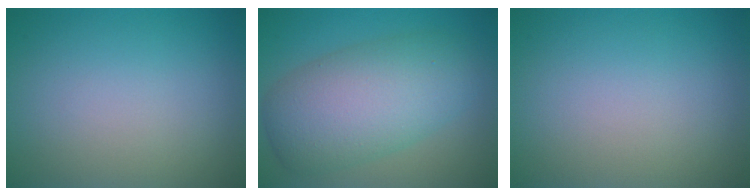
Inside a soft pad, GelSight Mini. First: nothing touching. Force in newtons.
{"total": 8.3, "press": 8.3, "slide": 0.3}
{"total": 0.0}